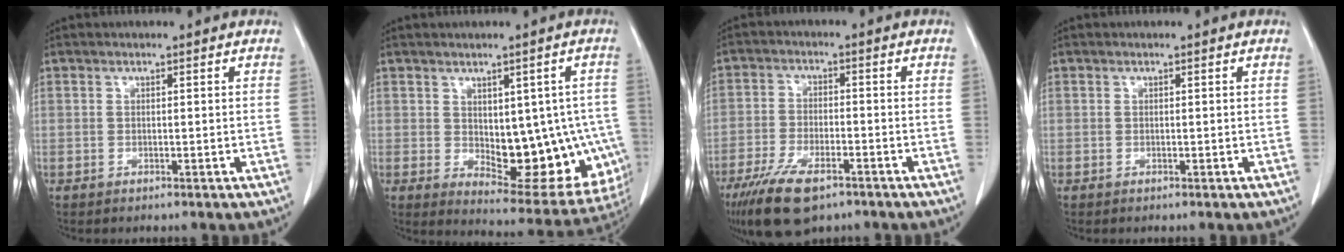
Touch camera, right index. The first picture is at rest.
{"total": 15.6, "force": [-1.9, 7.7, 13.4], "torque": [-0.141, 0.004, -0.001]}
{"total": 10.4, "force": [-6.9, 3.6, 6.8], "torque": [-0.130, -0.016, -0.121]}
{"total": 0.0}